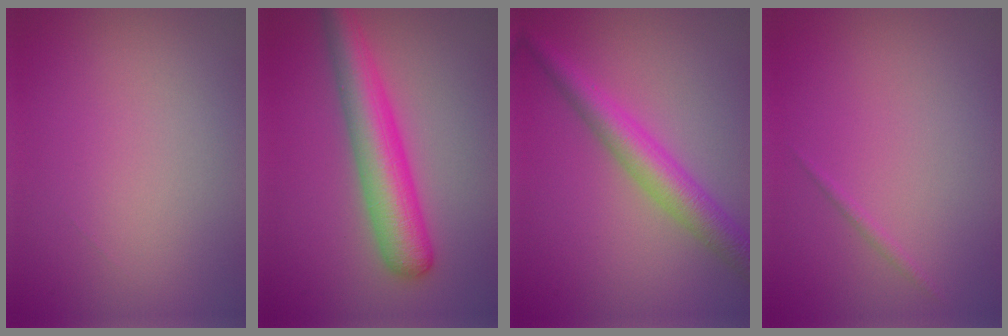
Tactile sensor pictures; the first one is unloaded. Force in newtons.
{"total": 6.1, "press": 6.1, "slide": 0.2}
{"total": 4.3, "press": 4.3, "slide": 0.1}
{"total": 0.6, "press": 0.6, "slide": 0.0}